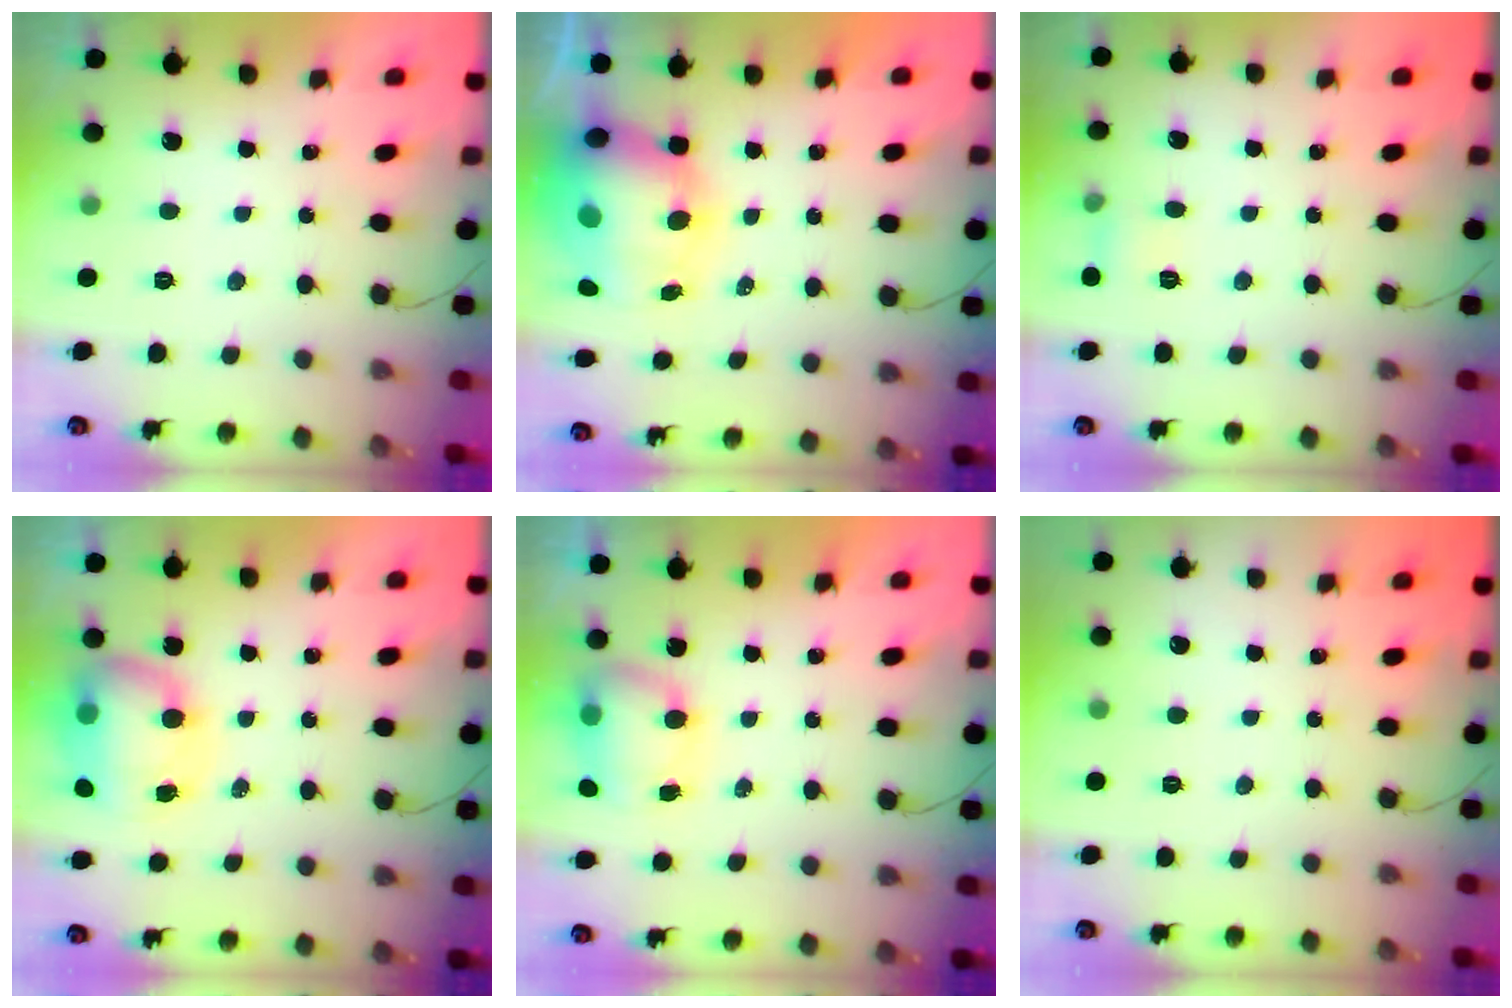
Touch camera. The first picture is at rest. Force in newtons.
{"total": 13.2, "press": 12.8, "slide": 3.3}
{"total": 4.7, "press": 4.5, "slide": 1.4}
{"total": 9.1, "press": 8.9, "slide": 1.8}
{"total": 8.2, "press": 8.1, "slide": 1.4}
{"total": 0.0}